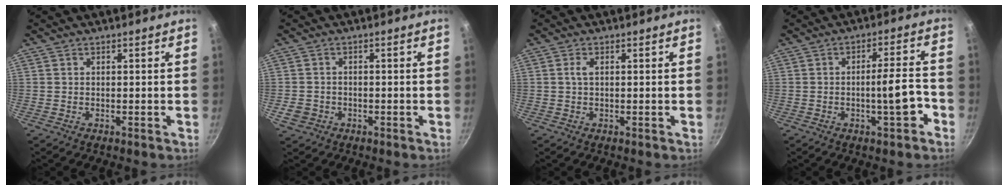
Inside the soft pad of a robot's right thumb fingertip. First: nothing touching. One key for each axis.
{"total": 3.4, "fx": -1.2, "fy": 2.9, "fz": 1.4, "tx": -0.022, "ty": 0.012, "tz": -0.014}
{"total": 1.6, "fx": 0.3, "fy": 0.9, "fz": 1.3, "tx": -0.027, "ty": 0.004, "tz": 0.005}
{"total": 7.5, "fx": -2.9, "fy": 1.6, "fz": 6.8, "tx": -0.090, "ty": 0.027, "tz": -0.039}